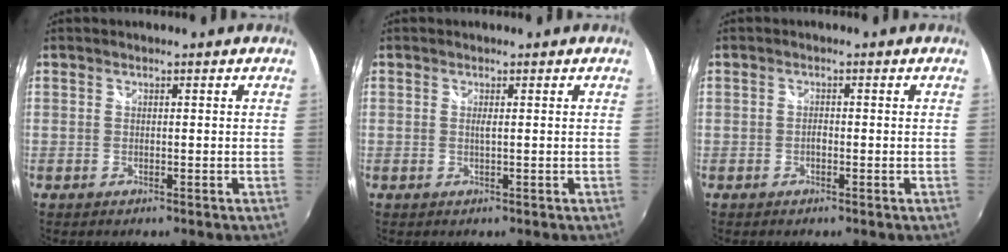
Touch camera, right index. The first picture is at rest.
{"total": 0.8, "force": [0.0, -0.3, 0.8], "torque": [-0.015, -0.001, -0.001]}
{"total": 0.9, "force": [-0.5, 0.5, 0.5], "torque": [-0.009, 0.001, -0.011]}